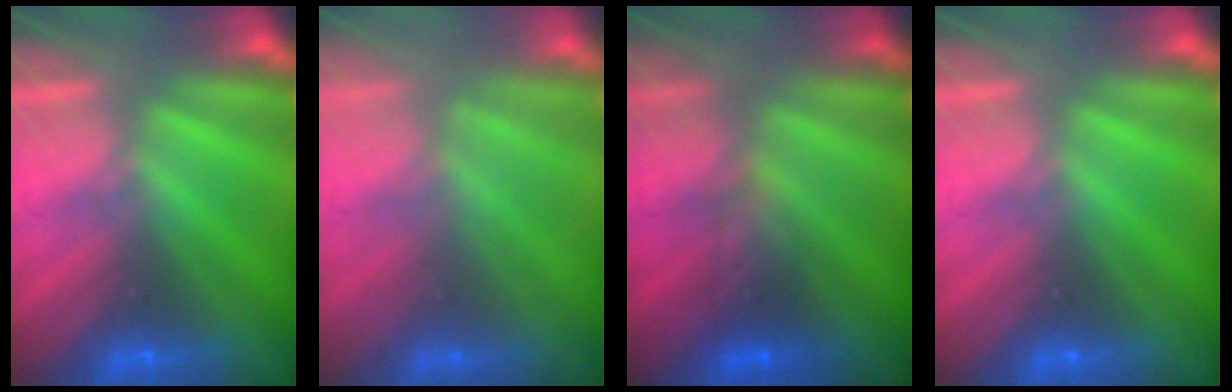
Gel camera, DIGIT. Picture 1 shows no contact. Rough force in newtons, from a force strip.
{"total": 1.8}
{"total": 2.3}
{"total": 0.0}